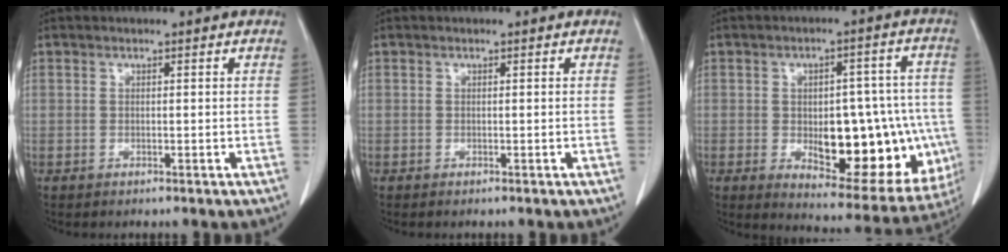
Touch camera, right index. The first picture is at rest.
{"total": 0.0}
{"total": 19.9, "force": [-3.9, 8.4, 17.6], "torque": [-0.171, 0.023, -0.020]}